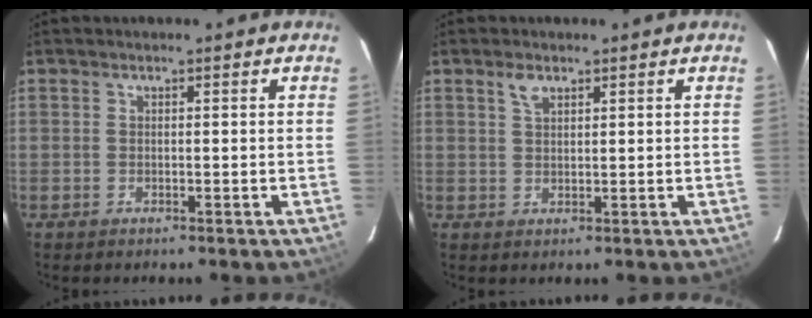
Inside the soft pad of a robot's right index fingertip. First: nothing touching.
{"total": 2.2, "force": [1.4, 1.1, 1.3], "torque": [-0.023, 0.005, 0.028]}